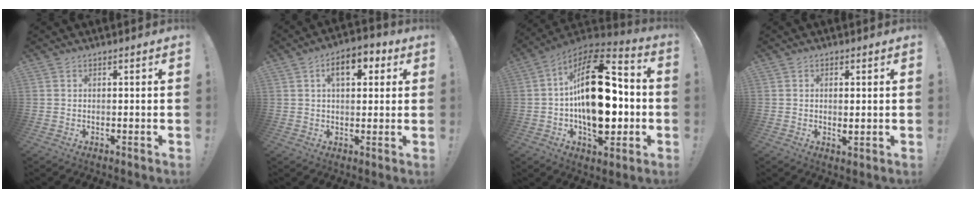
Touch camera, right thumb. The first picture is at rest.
{"total": 9.1, "force": [3.1, 5.0, 6.9], "torque": [-0.091, 0.001, 0.050]}
{"total": 25.9, "force": [0.0, 14.1, 21.8], "torque": [-0.369, 0.011, 0.006]}
{"total": 1.7, "force": [0.3, 0.7, 1.5], "torque": [-0.016, -0.004, 0.004]}